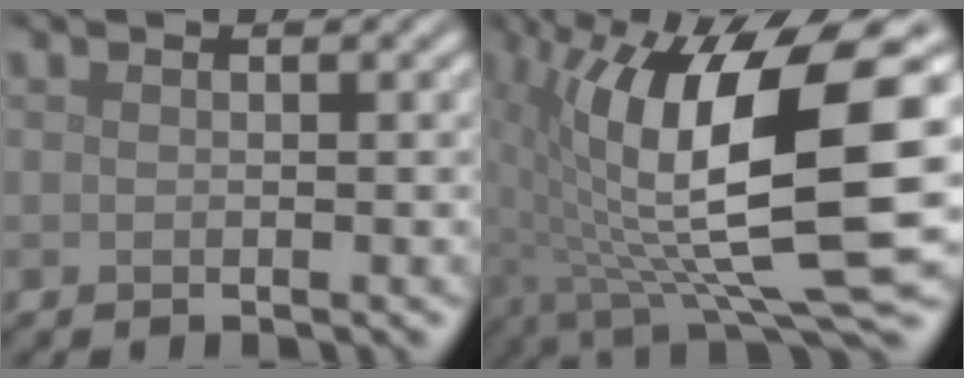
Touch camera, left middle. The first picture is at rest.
{"total": 14.3, "force": [0.5, 4.8, 13.4], "torque": [-0.223, -0.021, 0.012]}